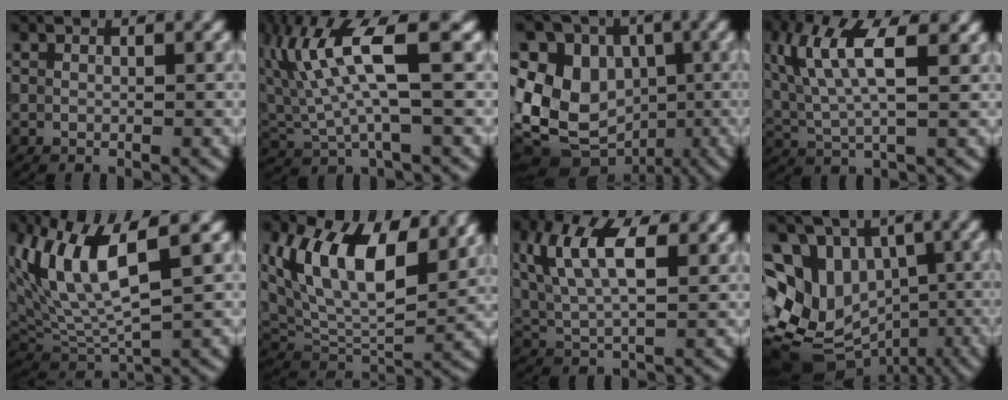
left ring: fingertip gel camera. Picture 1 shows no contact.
{"total": 8.2, "force": [2.5, 2.3, 7.4], "torque": [-0.165, 0.005, 0.049]}
{"total": 12.5, "force": [-0.7, 10.1, 7.3], "torque": [-0.139, 0.010, -0.010]}
{"total": 8.2, "force": [2.8, 2.9, 7.2], "torque": [-0.157, 0.014, 0.050]}
{"total": 8.9, "force": [3.4, 3.1, 7.6], "torque": [-0.163, 0.004, 0.064]}
{"total": 13.1, "force": [5.9, 6.4, 9.8], "torque": [-0.173, 0.014, 0.103]}
{"total": 8.5, "force": [3.0, 3.9, 6.9], "torque": [-0.146, 0.017, 0.051]}
{"total": 15.6, "force": [-3.2, 12.8, 8.5], "torque": [-0.154, 0.019, -0.055]}